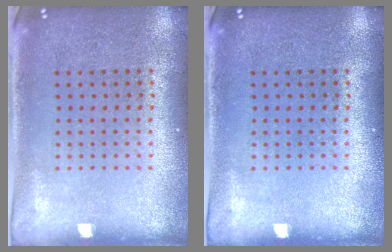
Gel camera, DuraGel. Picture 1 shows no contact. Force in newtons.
{"total": 0.0}